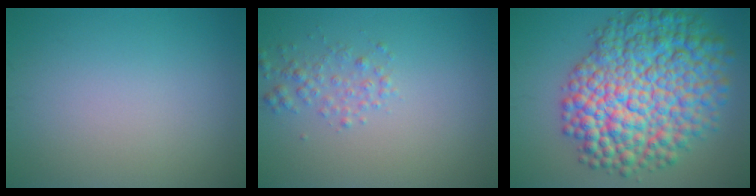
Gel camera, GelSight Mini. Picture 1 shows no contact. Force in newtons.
{"total": 1.9, "press": 1.9, "slide": 0.1}
{"total": 13.4, "press": 13.4, "slide": 0.3}